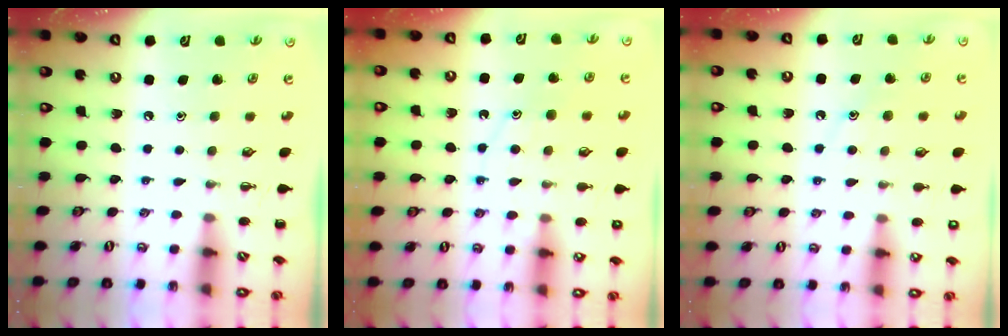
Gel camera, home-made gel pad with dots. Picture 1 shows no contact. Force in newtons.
{"total": 11.5, "press": 11.5, "slide": 0.6}
{"total": 9.4, "press": 9.3, "slide": 1.4}